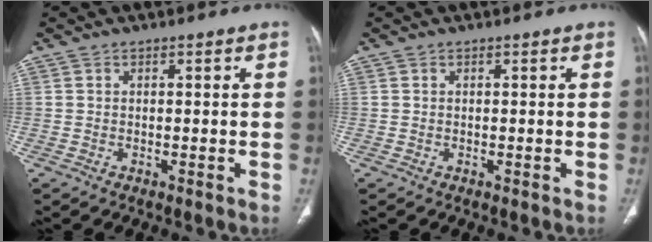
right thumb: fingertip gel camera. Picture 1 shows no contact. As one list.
[{"total": 0.0}]